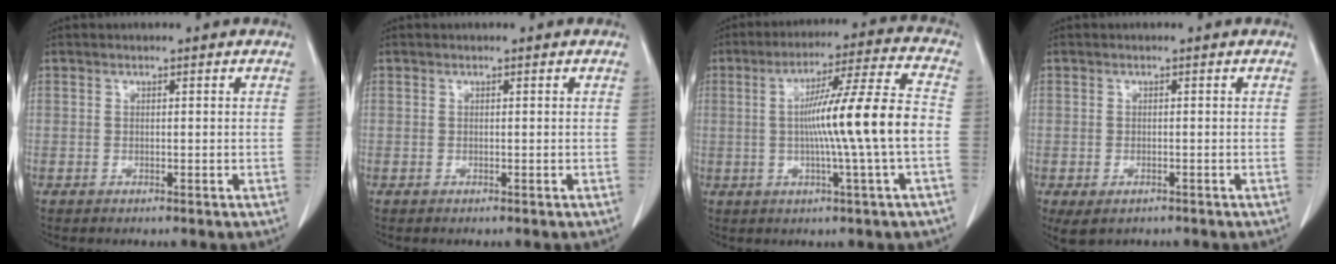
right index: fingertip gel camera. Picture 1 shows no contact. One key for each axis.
{"total": 0.0}
{"total": 13.5, "fx": -1.4, "fy": -1.5, "fz": 13.3, "tx": -0.218, "ty": 0.008, "tz": -0.025}
{"total": 3.2, "fx": -1.8, "fy": 1.6, "fz": 2.0, "tx": -0.038, "ty": -0.009, "tz": -0.021}